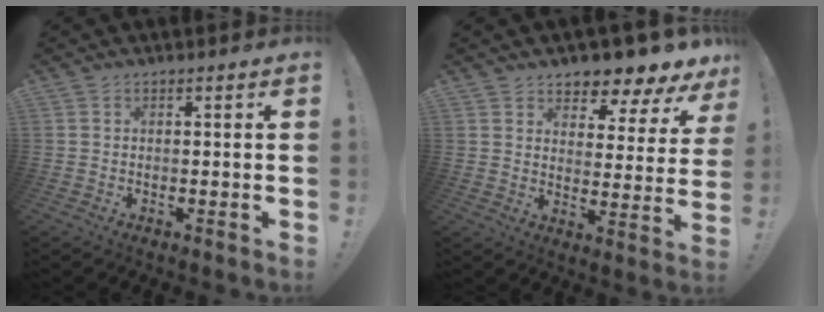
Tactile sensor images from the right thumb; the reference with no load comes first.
{"total": 5.9, "force": [5.4, 1.8, 1.5], "torque": [-0.016, -0.066, 0.093]}